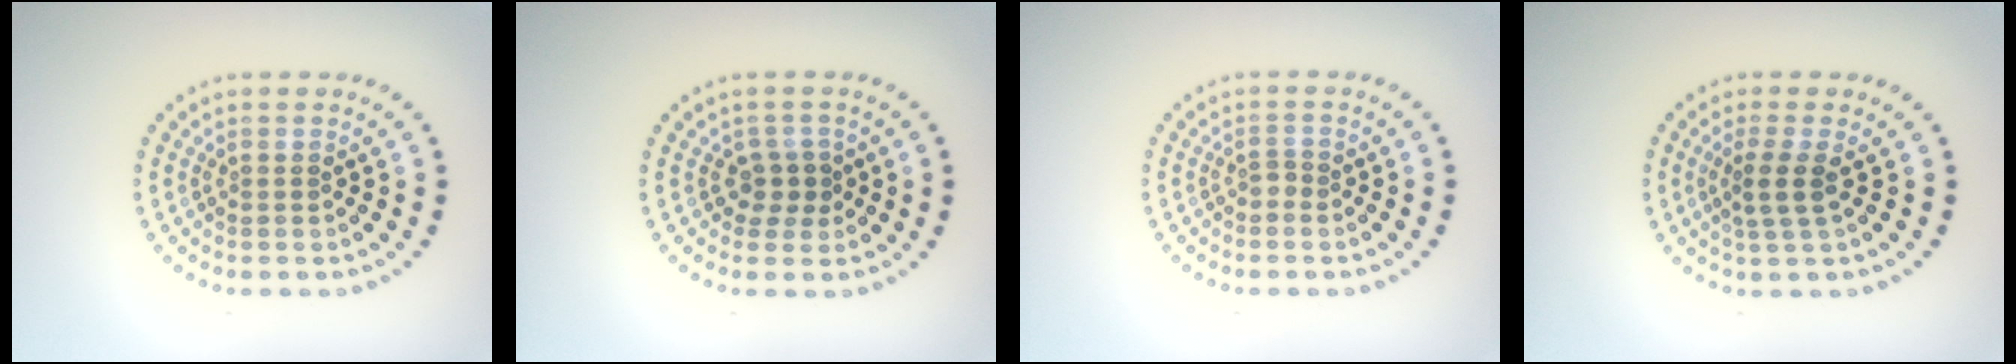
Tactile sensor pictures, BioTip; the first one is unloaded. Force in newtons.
{"total": 1.8, "press": 1.5, "slide": 1.0}
{"total": 0.9, "press": 0.5, "slide": 0.7}
{"total": 2.3, "press": 1.9, "slide": 1.4}